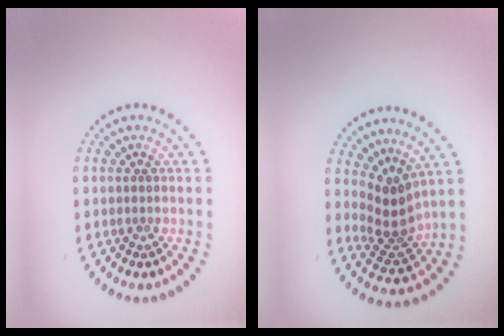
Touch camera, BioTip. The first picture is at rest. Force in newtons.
{"total": 3.3, "press": 2.3, "slide": 2.4}